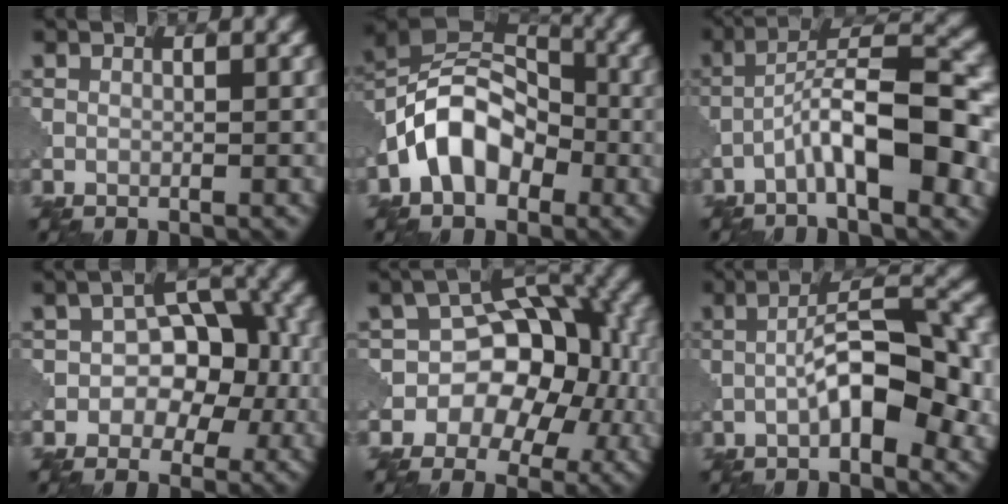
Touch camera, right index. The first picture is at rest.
{"total": 7.7, "force": [-2.7, 5.1, 5.1], "torque": [-0.086, 0.019, -0.065]}
{"total": 8.9, "force": [-3.2, 2.4, 7.9], "torque": [-0.130, 0.022, -0.057]}
{"total": 6.5, "force": [-0.8, 4.5, 4.7], "torque": [-0.046, 0.010, -0.021]}
{"total": 11.1, "force": [-1.4, 8.2, 7.2], "torque": [-0.063, 0.006, -0.035]}
{"total": 8.8, "force": [-1.8, 3.1, 8.0], "torque": [-0.122, 0.011, -0.030]}